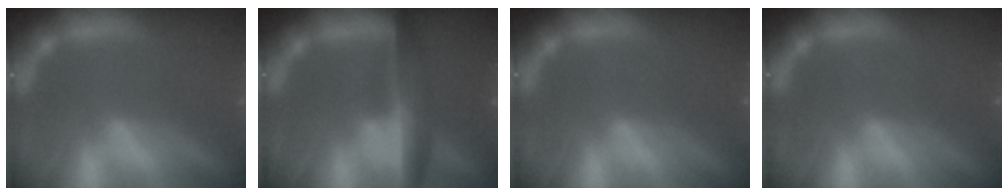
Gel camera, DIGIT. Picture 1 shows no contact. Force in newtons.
{"total": 6.0}
{"total": 0.0}
{"total": 0.0}